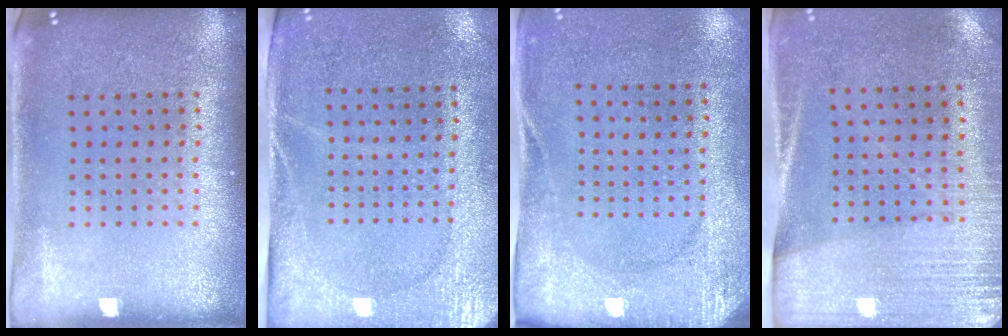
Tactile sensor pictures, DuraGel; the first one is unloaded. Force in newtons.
{"total": 2.7, "press": 2.2, "slide": 1.5}
{"total": 2.7, "press": 2.1, "slide": 1.7}
{"total": 2.8, "press": 2.5, "slide": 1.3}